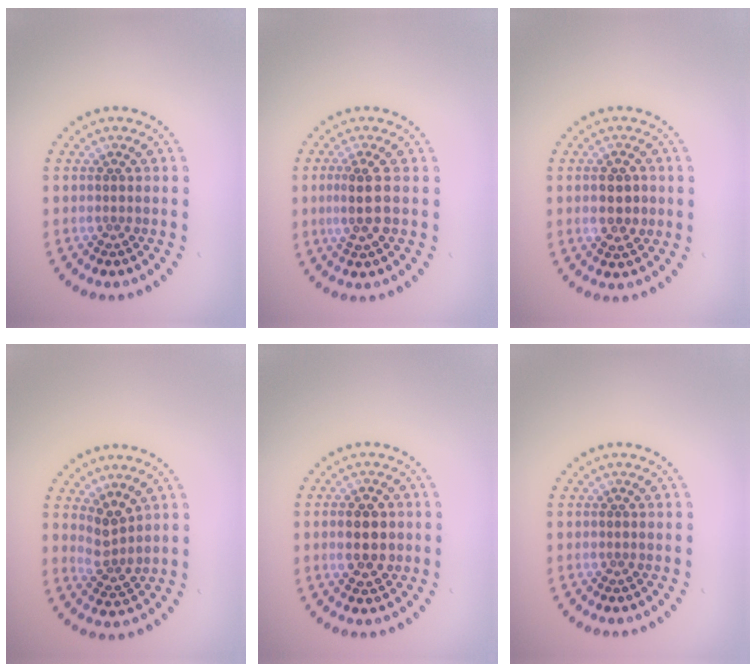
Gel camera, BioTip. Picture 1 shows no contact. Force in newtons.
{"total": 2.9, "press": 2.7, "slide": 1.1}
{"total": 2.8, "press": 2.8, "slide": 0.1}
{"total": 2.6, "press": 2.0, "slide": 1.7}
{"total": 4.4, "press": 4.4, "slide": 0.2}
{"total": 0.0}